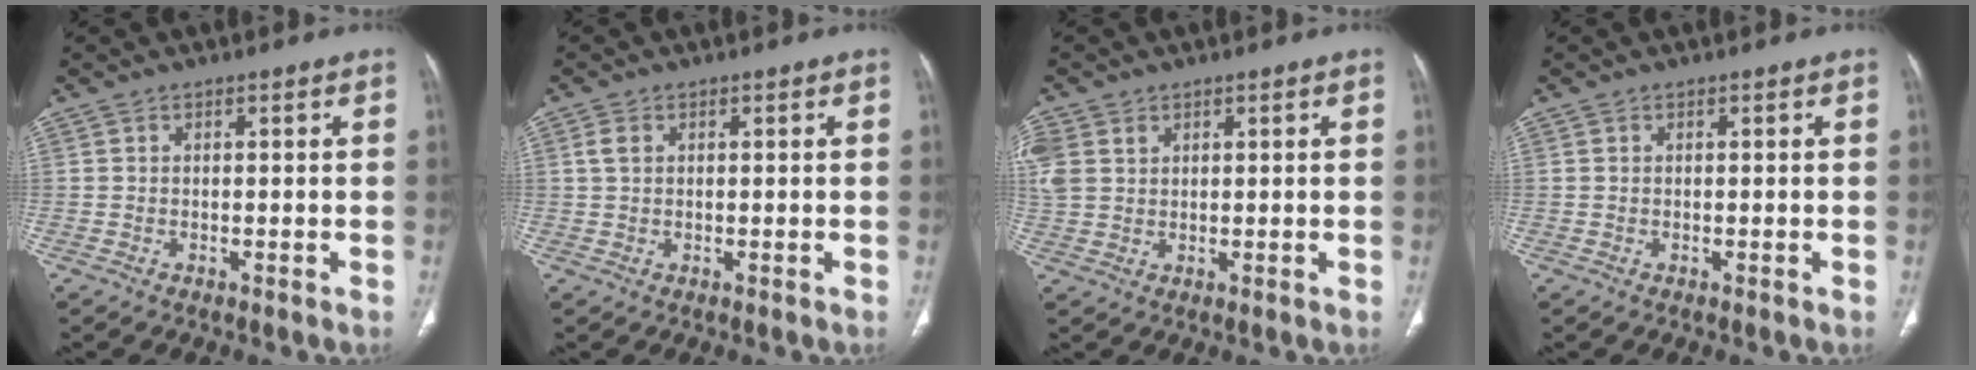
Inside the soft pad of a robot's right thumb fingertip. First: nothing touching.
{"total": 1.8, "force": [0.6, 1.2, 1.2], "torque": [-0.031, 0.005, 0.013]}
{"total": 7.3, "force": [2.6, 5.7, 3.8], "torque": [-0.110, 0.011, 0.062]}
{"total": 0.0}